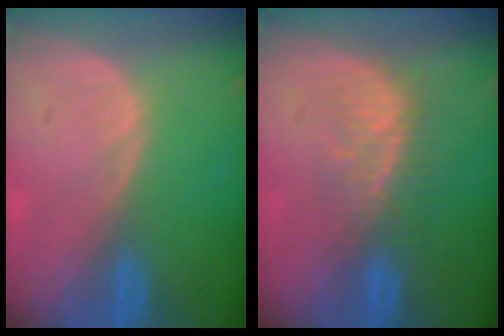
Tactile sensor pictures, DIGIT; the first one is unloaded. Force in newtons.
{"total": 5.7, "press": 5.5, "slide": 1.4}